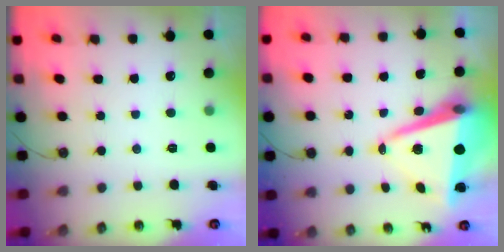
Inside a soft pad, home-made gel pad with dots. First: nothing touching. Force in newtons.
{"total": 12.8, "press": 12.4, "slide": 3.2}